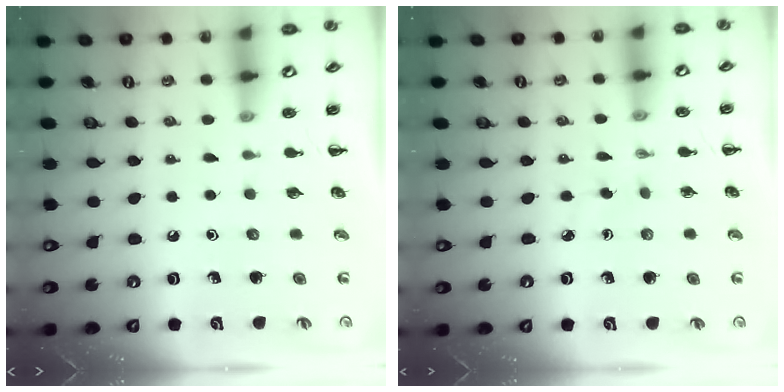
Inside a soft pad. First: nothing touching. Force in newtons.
{"total": 2.3, "press": 2.1, "slide": 0.9}